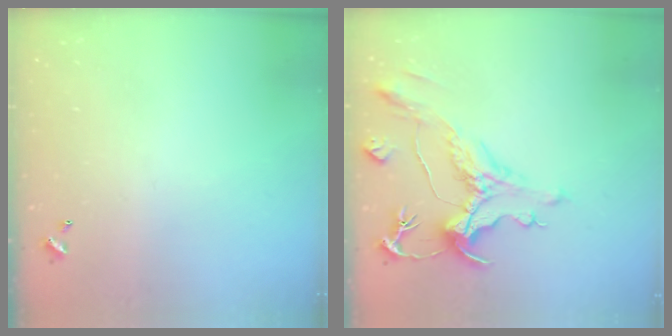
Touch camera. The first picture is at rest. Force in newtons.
{"total": 1.9, "press": 0.8, "slide": 1.7}